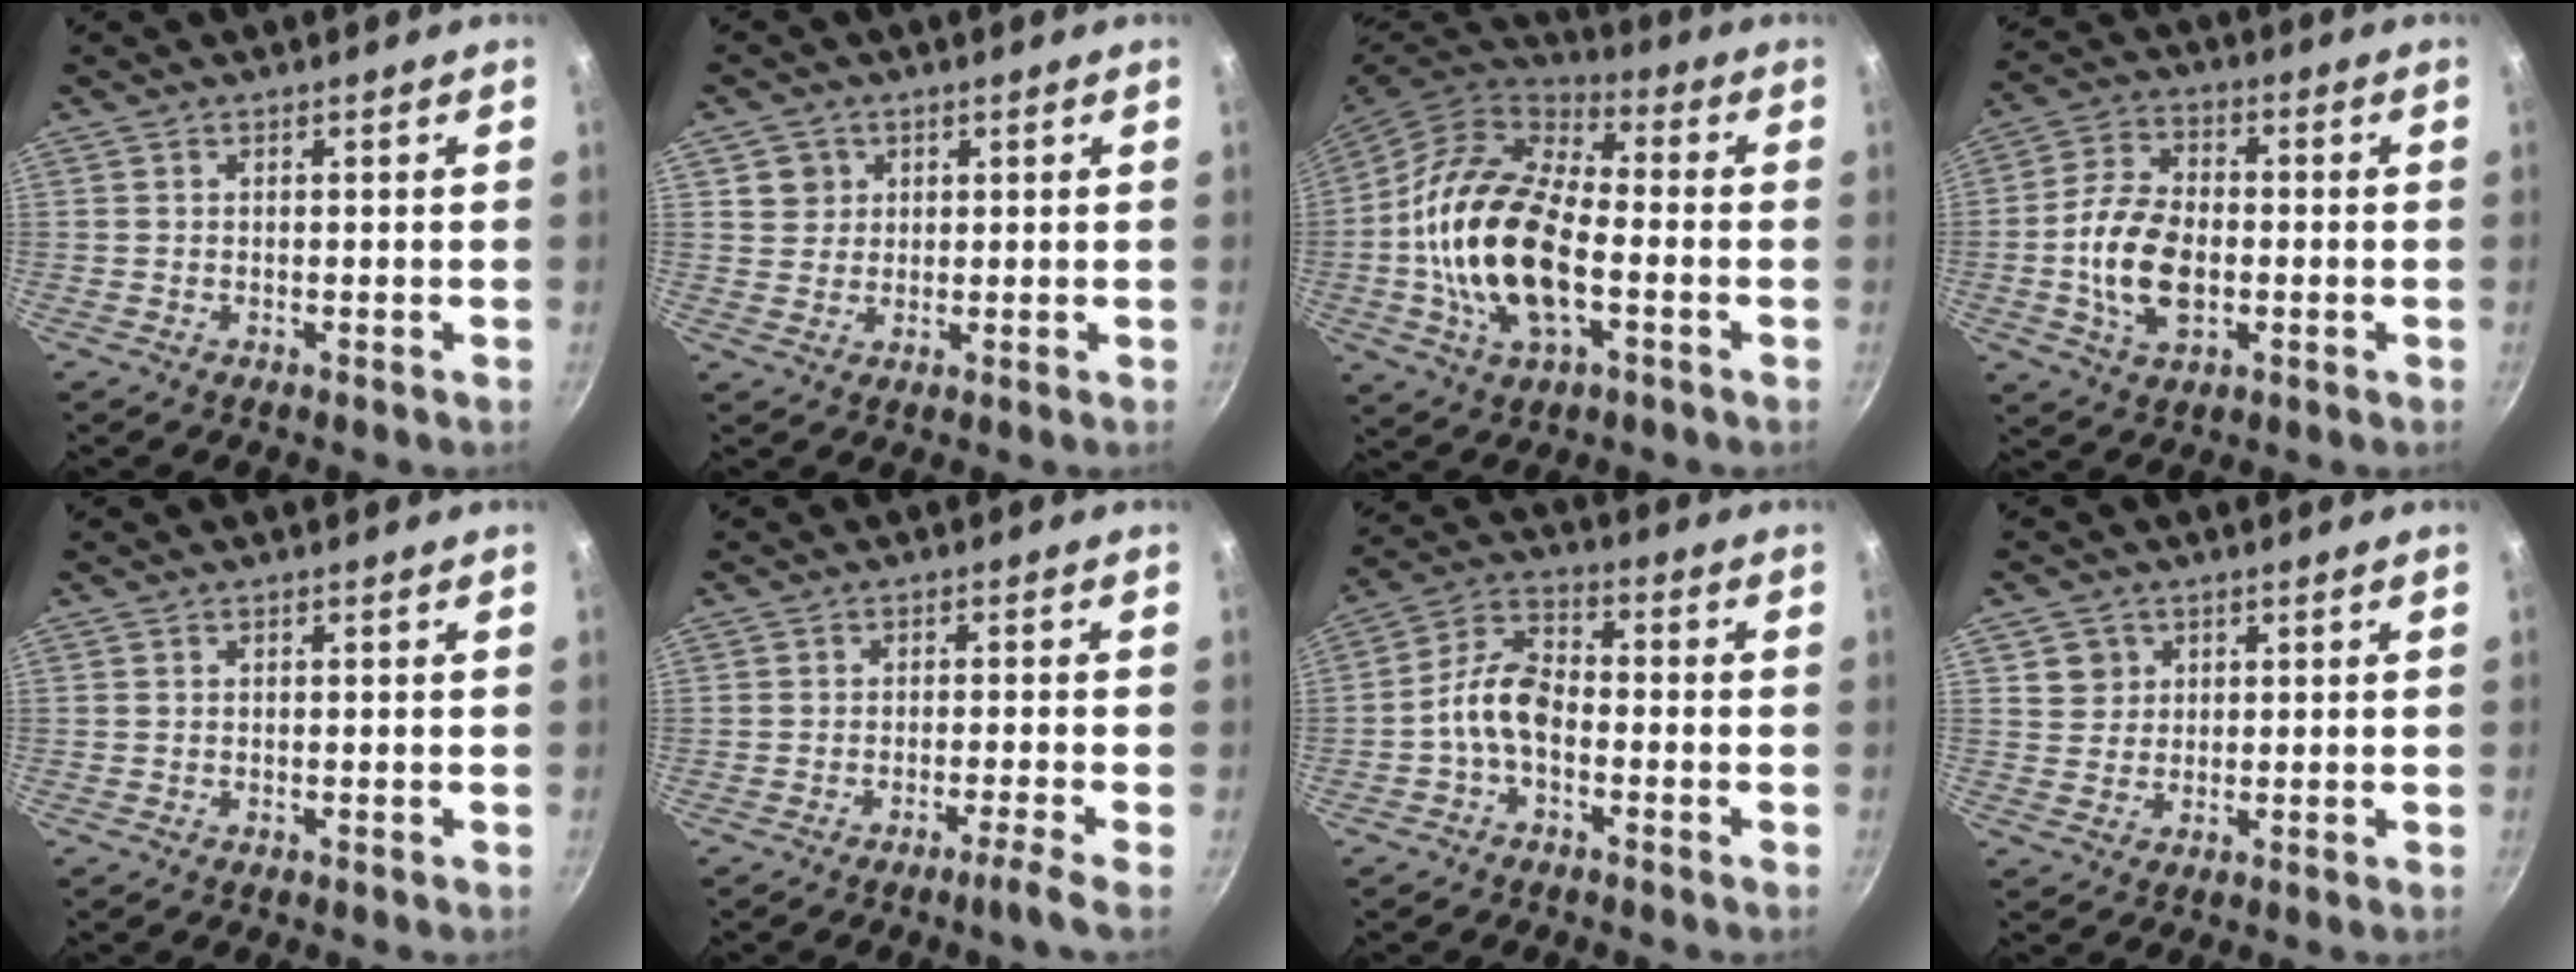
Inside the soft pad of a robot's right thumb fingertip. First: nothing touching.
{"total": 3.9, "force": [1.4, 3.6, 0.6], "torque": [0.016, 0.006, 0.022]}
{"total": 20.5, "force": [-2.9, 11.0, 17.0], "torque": [-0.314, 0.028, -0.065]}
{"total": 12.6, "force": [-1.8, 7.8, 9.7], "torque": [-0.173, 0.018, -0.040]}
{"total": 0.0}
{"total": 3.4, "force": [-2.2, -0.8, 2.5], "torque": [-0.051, 0.013, -0.035]}
{"total": 7.9, "force": [-2.6, 4.5, 6.0], "torque": [-0.106, 0.043, -0.062]}
{"total": 3.9, "force": [1.5, 3.5, 0.6], "torque": [0.015, 0.005, 0.026]}